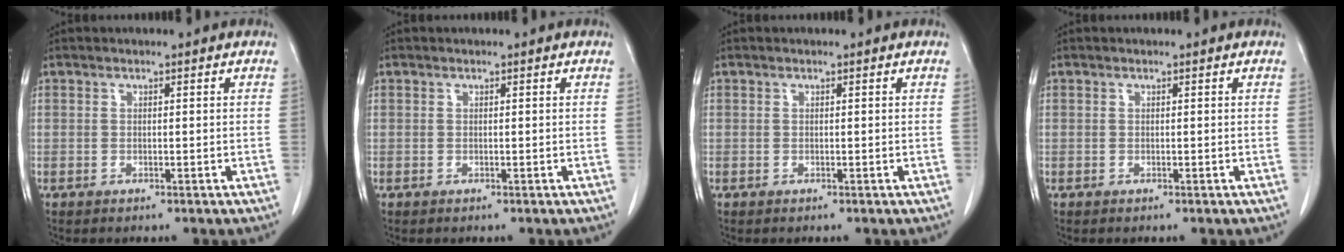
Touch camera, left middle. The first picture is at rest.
{"total": 0.0}
{"total": 0.0}
{"total": 0.0}